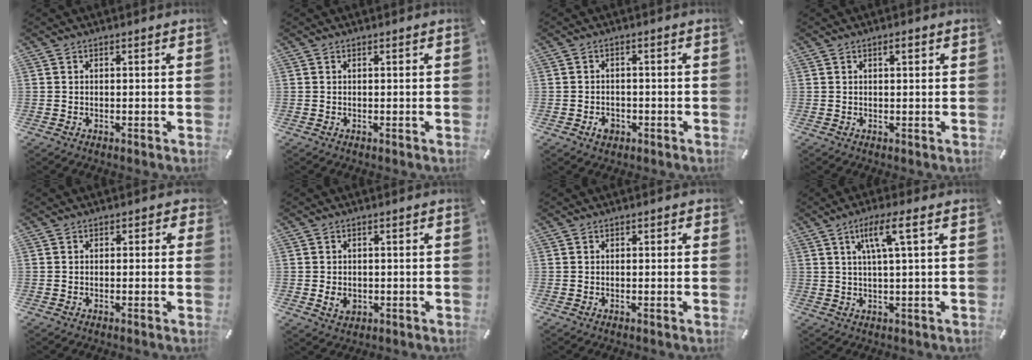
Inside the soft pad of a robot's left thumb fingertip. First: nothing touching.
{"total": 0.0}
{"total": 3.0, "force": [-1.4, 2.3, 1.2], "torque": [-0.020, 0.007, -0.027]}
{"total": 1.4, "force": [0.6, 0.4, 1.2], "torque": [-0.024, 0.004, 0.008]}
{"total": 1.5, "force": [-0.6, 1.2, 0.6], "torque": [-0.003, 0.003, -0.014]}
{"total": 3.2, "force": [-0.7, 2.6, 1.9], "torque": [-0.031, -0.002, -0.014]}
{"total": 0.7, "force": [-0.1, 0.6, 0.1], "torque": [0.006, 0.002, -0.005]}
{"total": 7.0, "force": [2.3, 0.6, 6.6], "torque": [-0.131, 0.002, 0.035]}